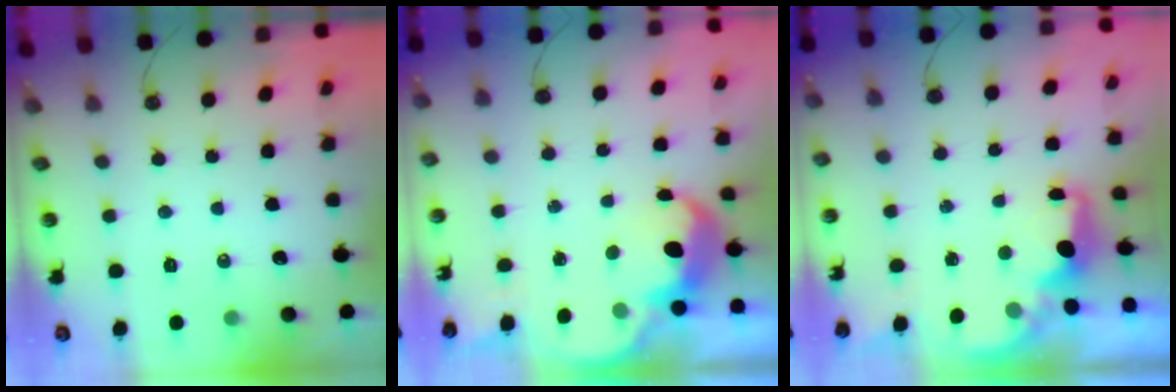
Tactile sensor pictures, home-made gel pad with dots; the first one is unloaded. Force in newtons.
{"total": 5.5, "press": 5.4, "slide": 0.7}
{"total": 2.4, "press": 2.2, "slide": 0.7}